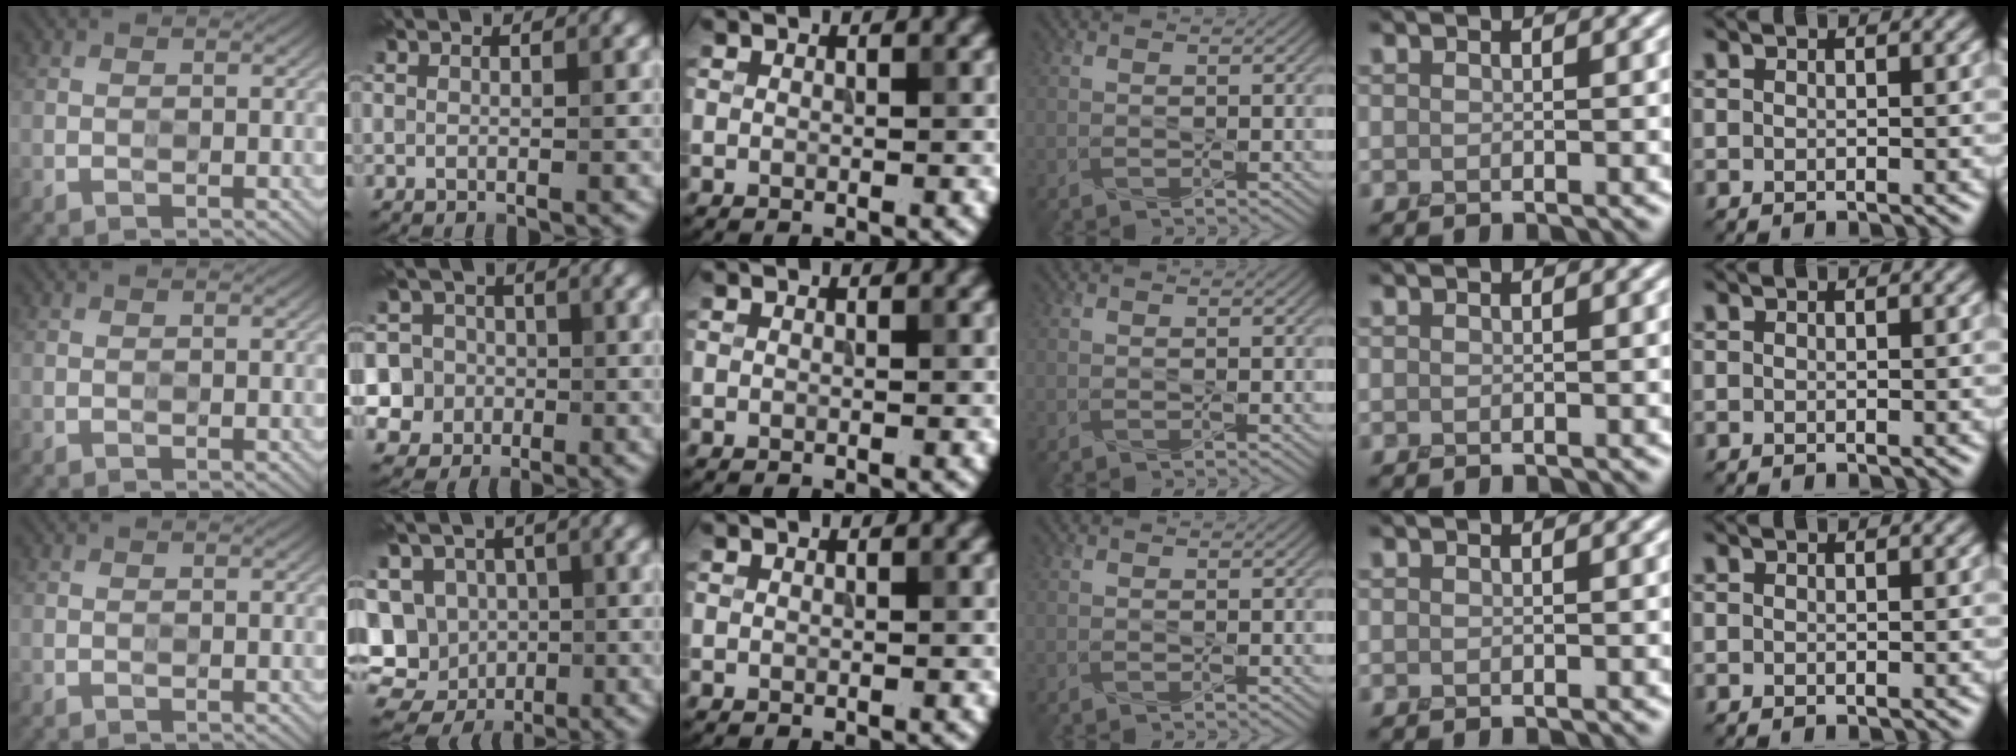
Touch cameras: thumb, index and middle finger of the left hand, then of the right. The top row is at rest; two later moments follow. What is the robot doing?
{"motion": "press", "object": "toy piano key"}